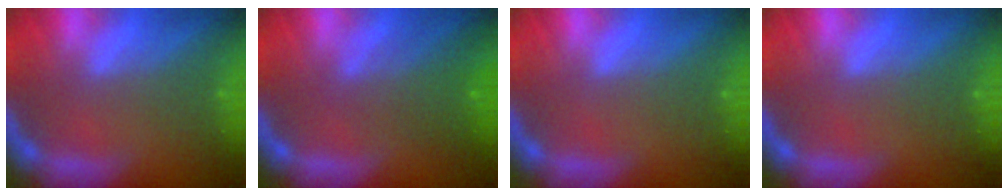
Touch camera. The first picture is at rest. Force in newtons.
{"total": 4.1}
{"total": 0.0}
{"total": 0.0}